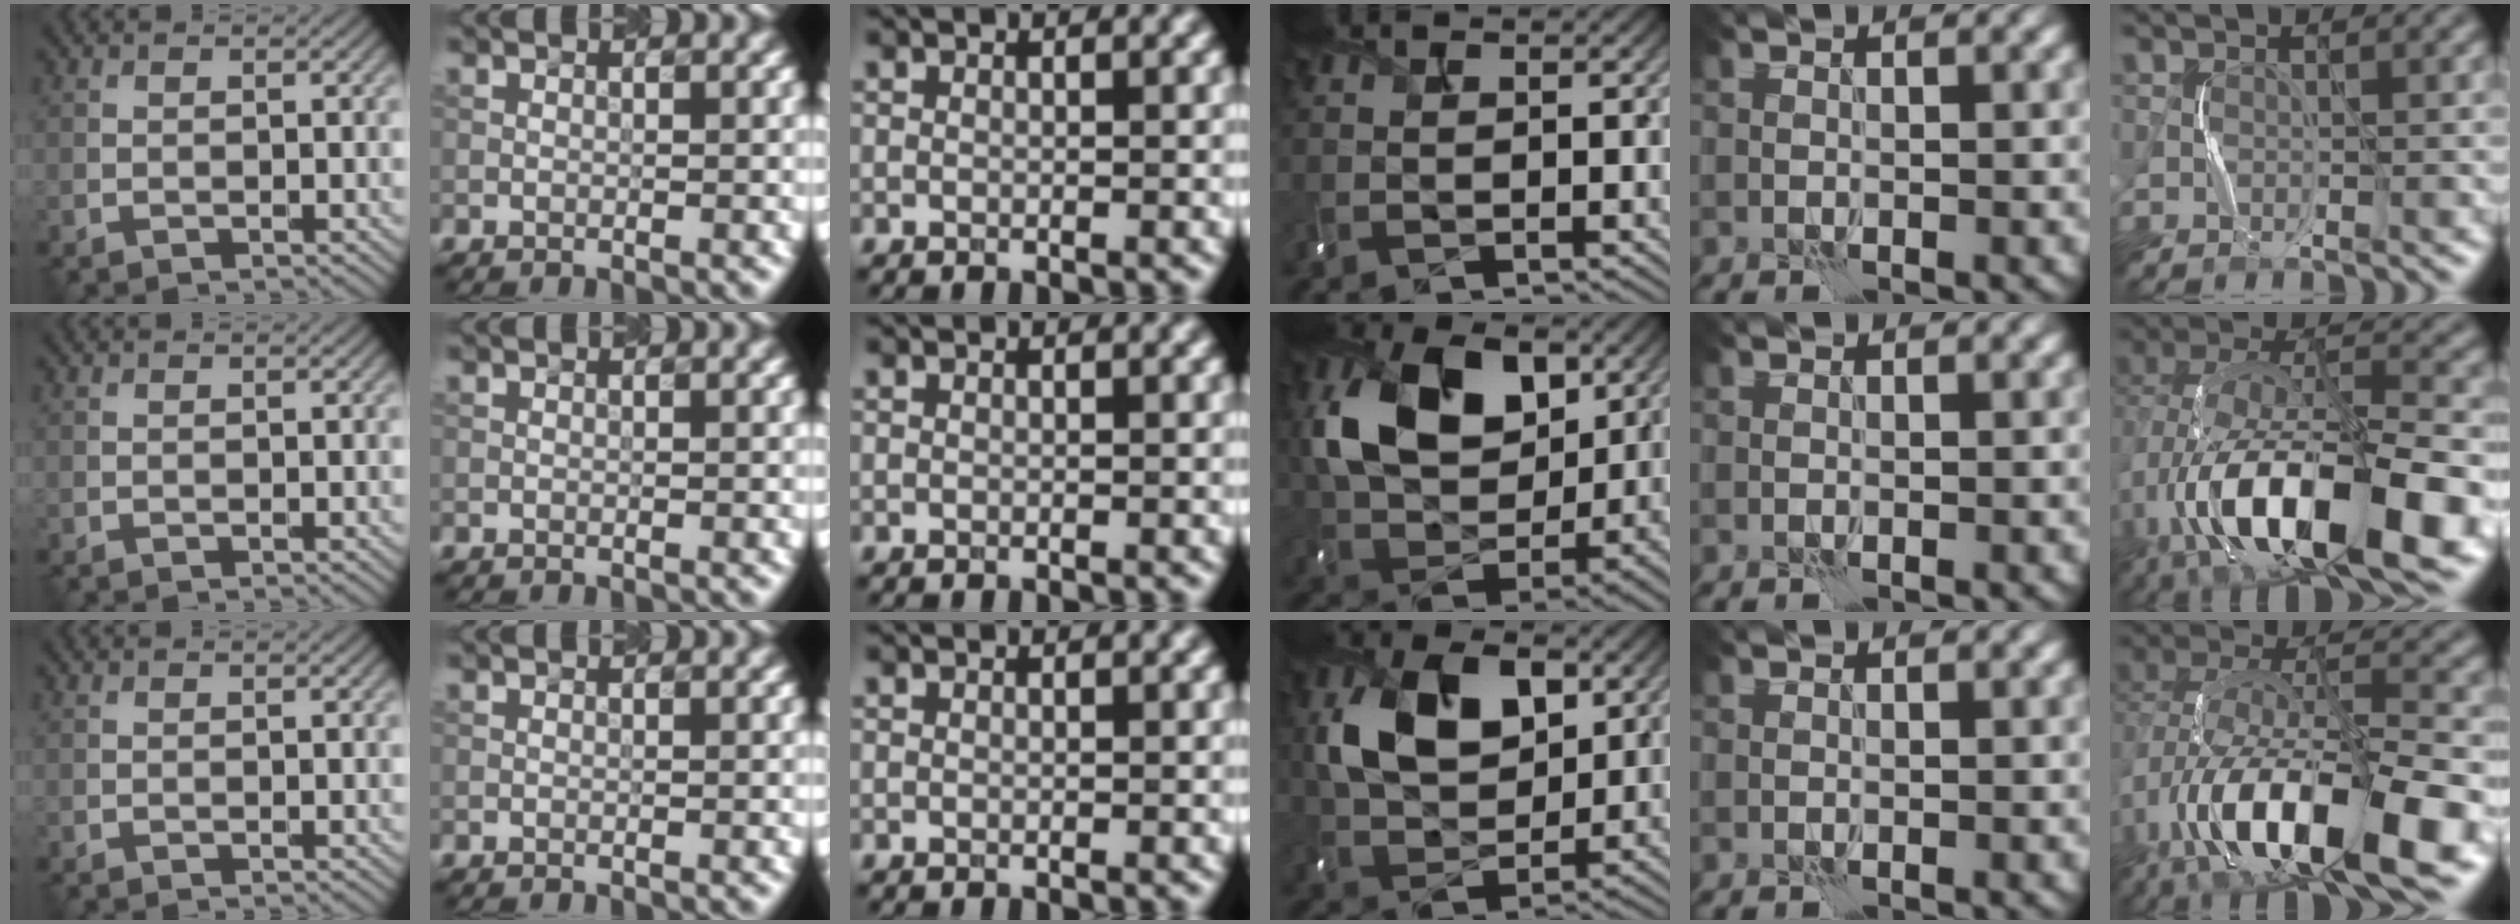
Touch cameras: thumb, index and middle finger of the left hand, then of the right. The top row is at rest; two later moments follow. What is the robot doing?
{"motion": "shake", "object": "handbell"}